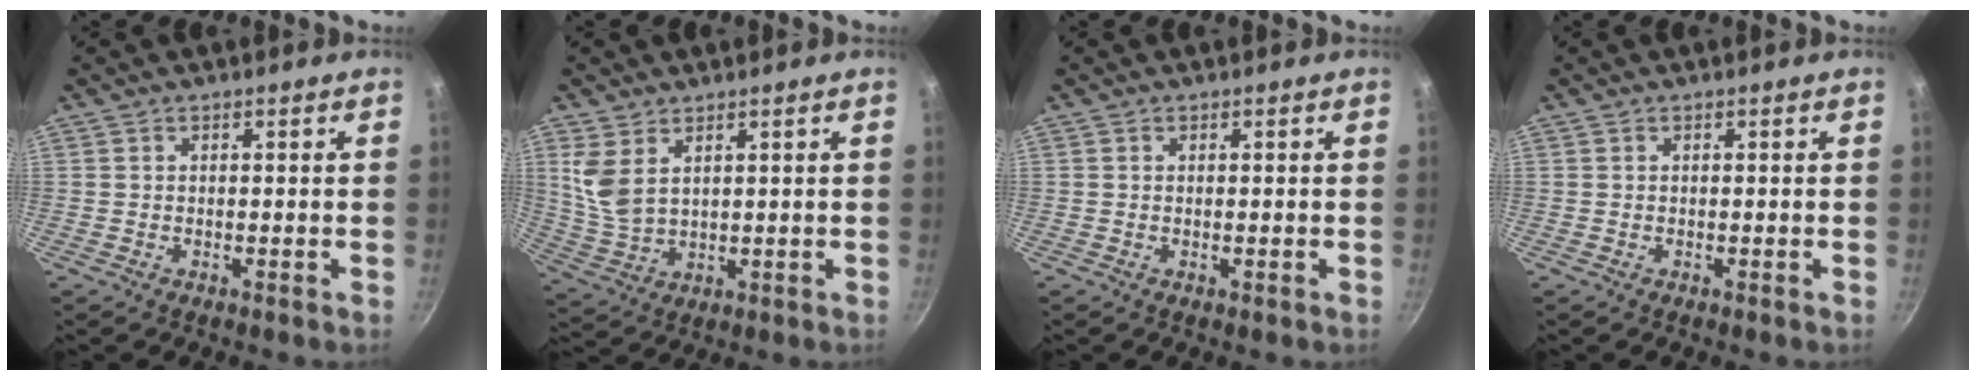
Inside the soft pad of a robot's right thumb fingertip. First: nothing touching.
{"total": 7.1, "force": [3.2, 4.2, 4.8], "torque": [-0.093, -0.022, 0.074]}
{"total": 0.0}
{"total": 0.0}